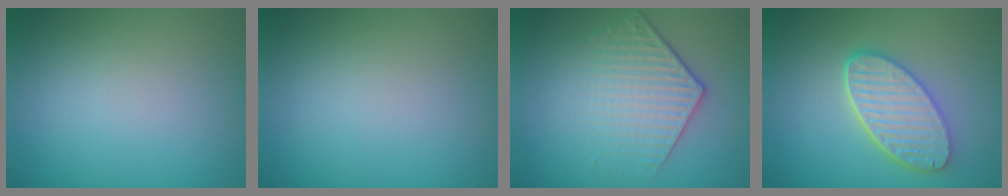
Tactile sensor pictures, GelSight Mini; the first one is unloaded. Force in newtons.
{"total": 0.0}
{"total": 4.4, "press": 3.2, "slide": 3.0}
{"total": 5.3, "press": 4.3, "slide": 3.1}